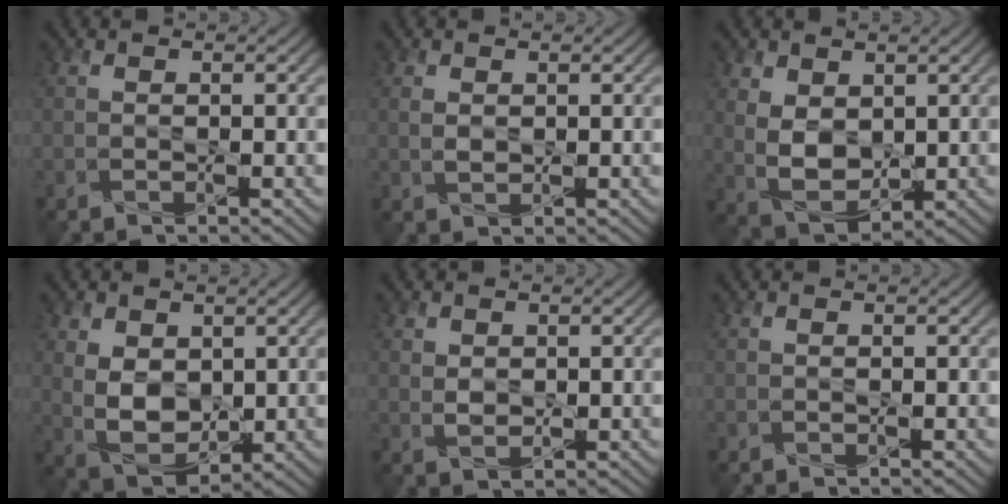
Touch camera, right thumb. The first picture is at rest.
{"total": 1.5, "force": [0.4, 1.0, 1.1], "torque": [-0.028, -0.002, 0.010]}
{"total": 5.9, "force": [1.7, 3.9, 4.0], "torque": [-0.096, -0.008, 0.040]}
{"total": 6.8, "force": [1.4, 4.7, 4.7], "torque": [-0.112, -0.009, 0.033]}
{"total": 1.9, "force": [0.7, 1.4, 1.1], "torque": [-0.028, -0.003, 0.016]}
{"total": 0.0}